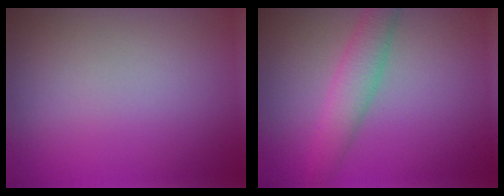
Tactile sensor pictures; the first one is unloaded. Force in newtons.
{"total": 3.5, "press": 3.5, "slide": 0.1}